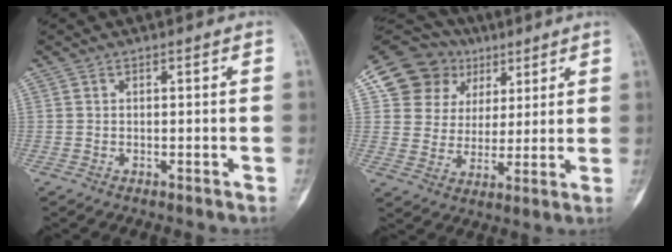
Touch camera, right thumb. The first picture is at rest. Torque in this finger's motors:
{"motor_torque": [-0.65, 2.43, 0.13, -0.02, 0.01]}